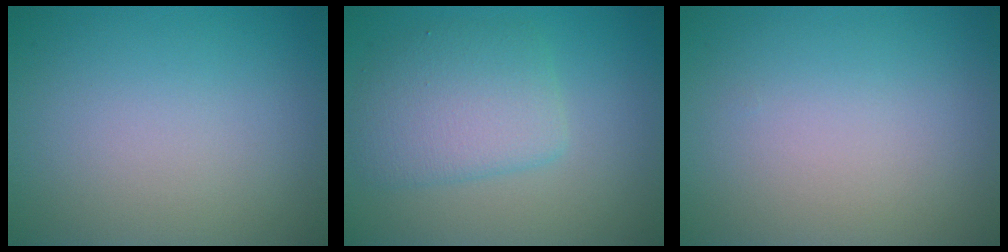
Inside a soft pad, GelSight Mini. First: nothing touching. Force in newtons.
{"total": 4.3, "press": 4.3, "slide": 0.0}
{"total": 0.0}